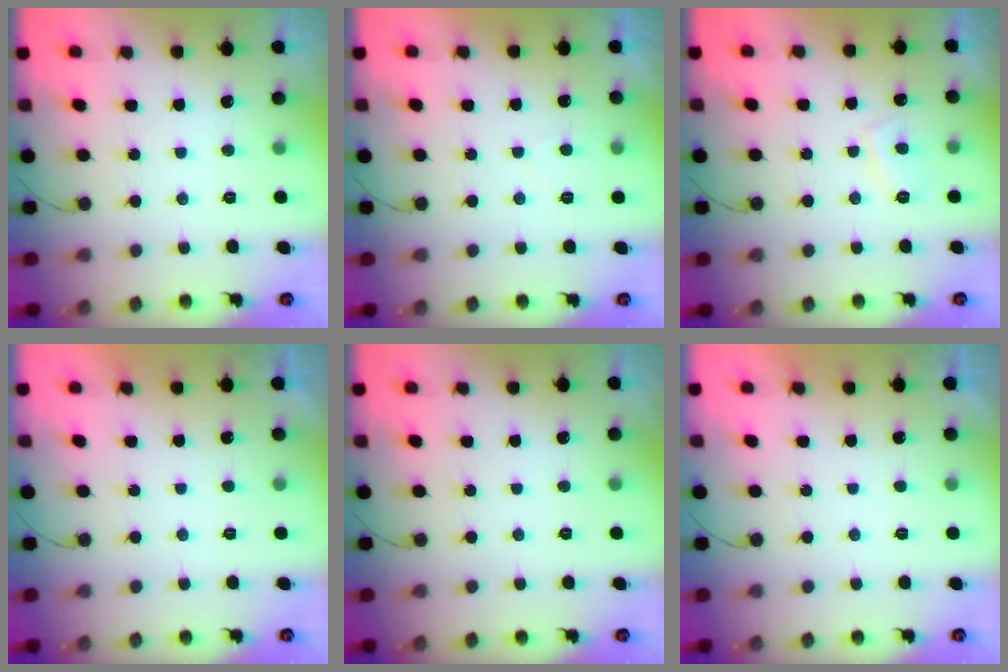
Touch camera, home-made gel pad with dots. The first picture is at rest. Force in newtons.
{"total": 1.7, "press": 1.6, "slide": 0.5}
{"total": 3.1, "press": 3.1, "slide": 0.7}
{"total": 2.1, "press": 2.0, "slide": 0.4}
{"total": 0.0}
{"total": 2.1, "press": 2.0, "slide": 0.4}